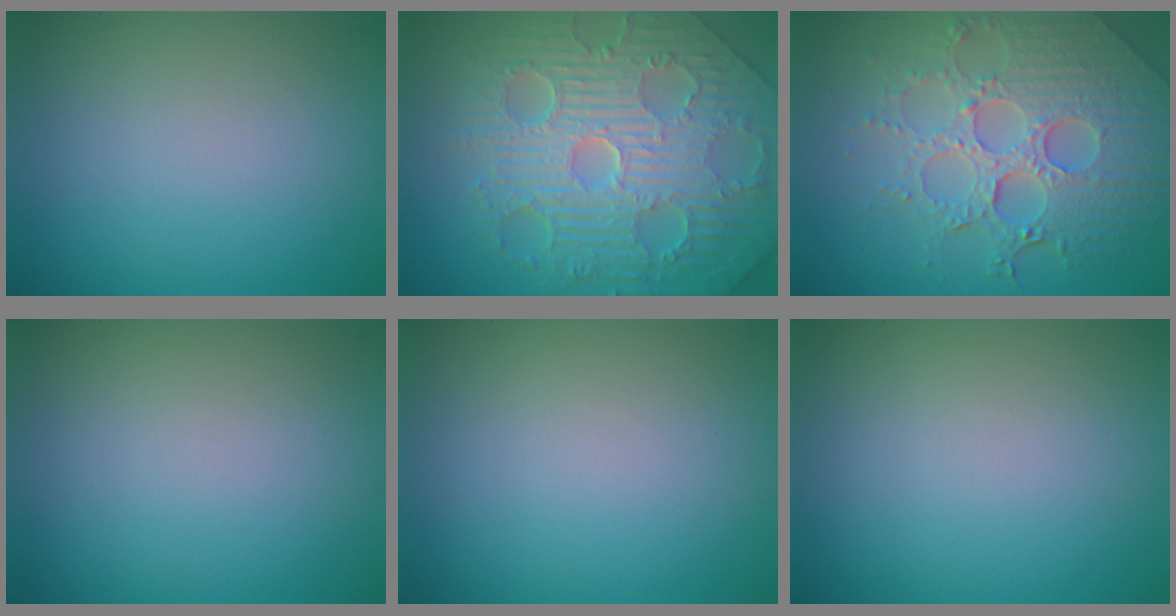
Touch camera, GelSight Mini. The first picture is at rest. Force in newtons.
{"total": 11.3, "press": 7.4, "slide": 8.5}
{"total": 8.2, "press": 5.9, "slide": 5.7}
{"total": 0.0}
{"total": 0.0}
{"total": 0.0}